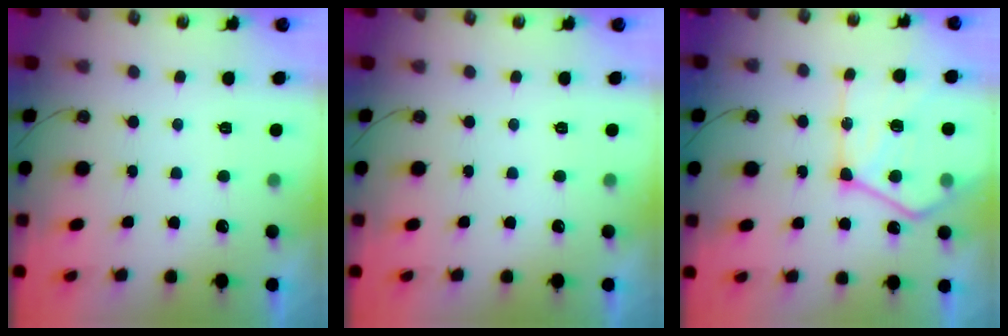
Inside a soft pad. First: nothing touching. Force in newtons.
{"total": 0.0}
{"total": 17.9, "press": 17.9, "slide": 1.4}